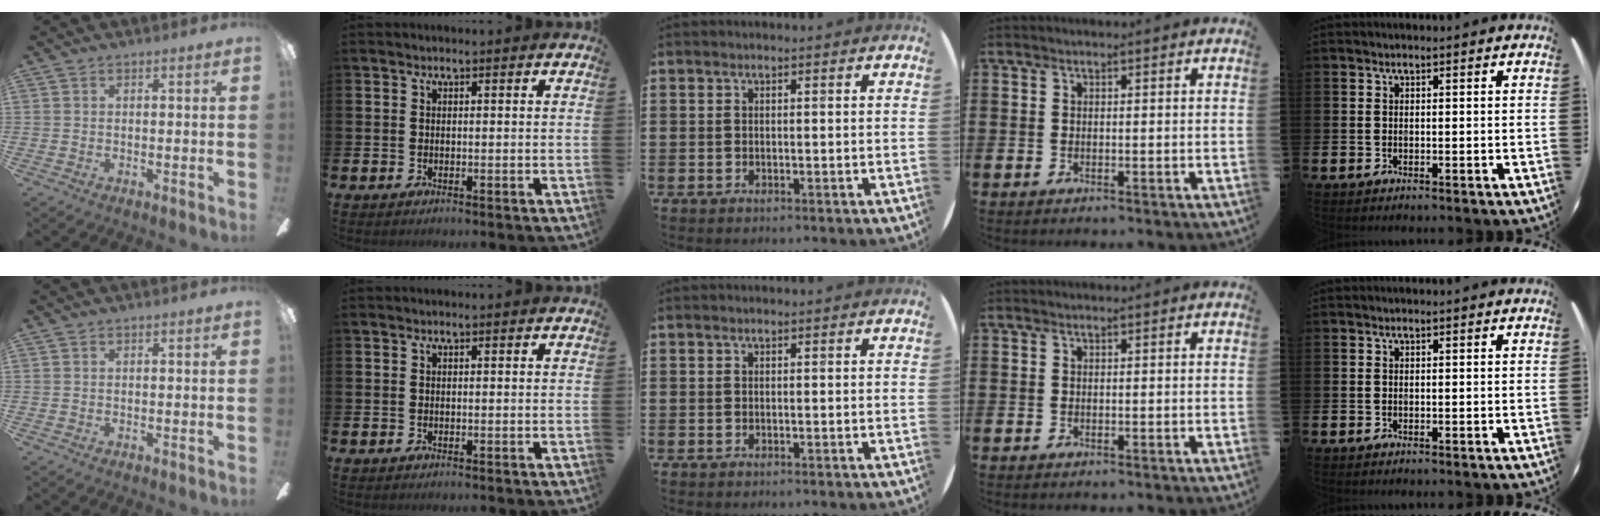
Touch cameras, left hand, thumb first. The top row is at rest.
{}